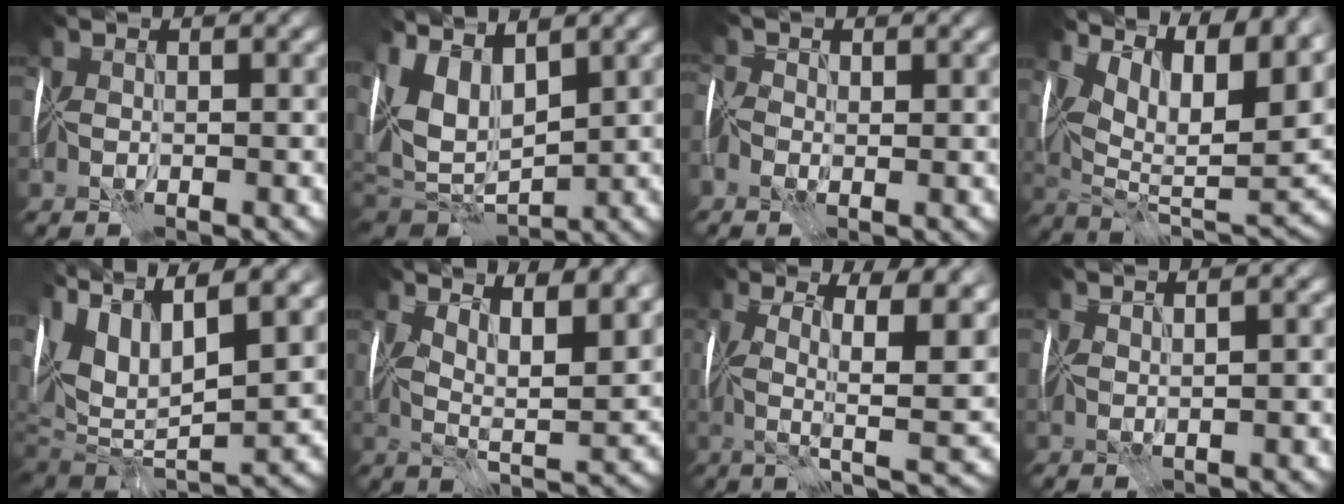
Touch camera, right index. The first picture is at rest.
{"total": 8.3, "force": [2.9, 4.9, 6.1], "torque": [-0.113, -0.005, 0.063]}
{"total": 2.3, "force": [-0.4, 1.8, 1.5], "torque": [-0.032, 0.011, -0.016]}
{"total": 14.9, "force": [7.6, 6.8, 10.9], "torque": [-0.144, 0.032, 0.130]}
{"total": 14.4, "force": [5.3, 6.3, 11.7], "torque": [-0.250, 0.029, 0.095]}
{"total": 7.7, "force": [4.8, 2.2, 5.5], "torque": [-0.078, 0.003, 0.075]}
{"total": 11.0, "force": [2.2, 2.8, 10.4], "torque": [-0.157, 0.004, 0.044]}
{"total": 1.4, "force": [0.7, 0.1, 1.2], "torque": [-0.015, 0.004, 0.016]}